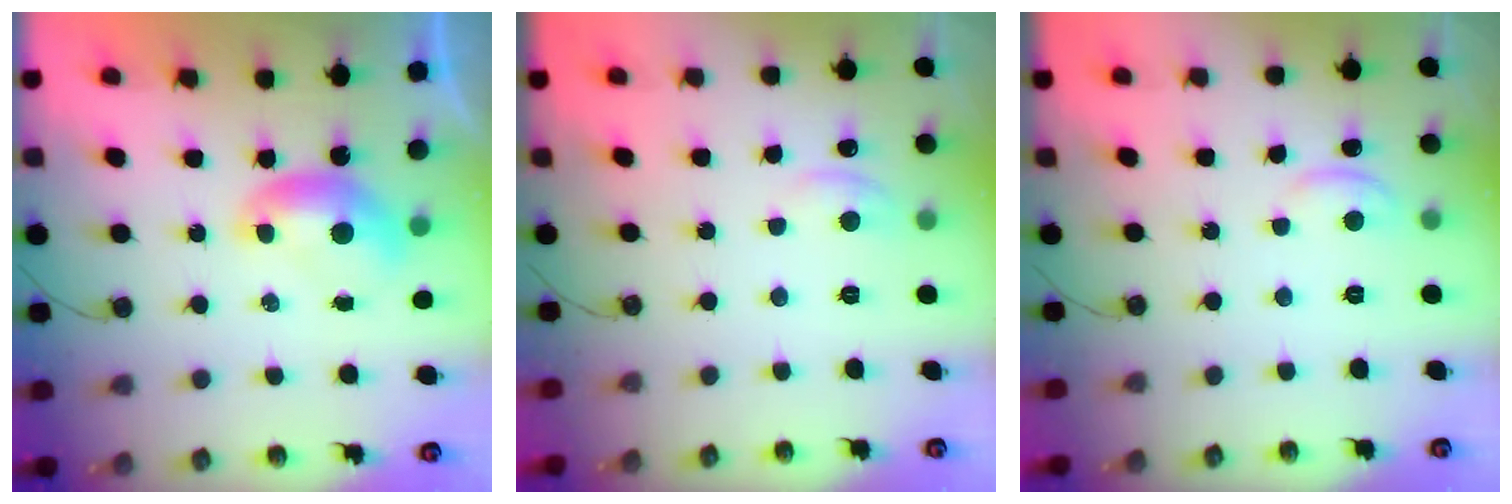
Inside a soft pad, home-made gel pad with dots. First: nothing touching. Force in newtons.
{"total": 0.9, "press": 0.3, "slide": 0.8}
{"total": 1.5, "press": 1.4, "slide": 0.5}